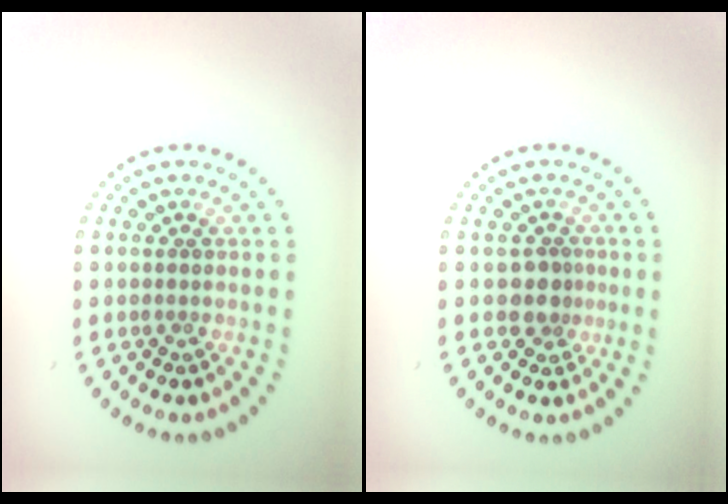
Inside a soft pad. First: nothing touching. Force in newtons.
{"total": 2.1, "press": 1.7, "slide": 1.3}